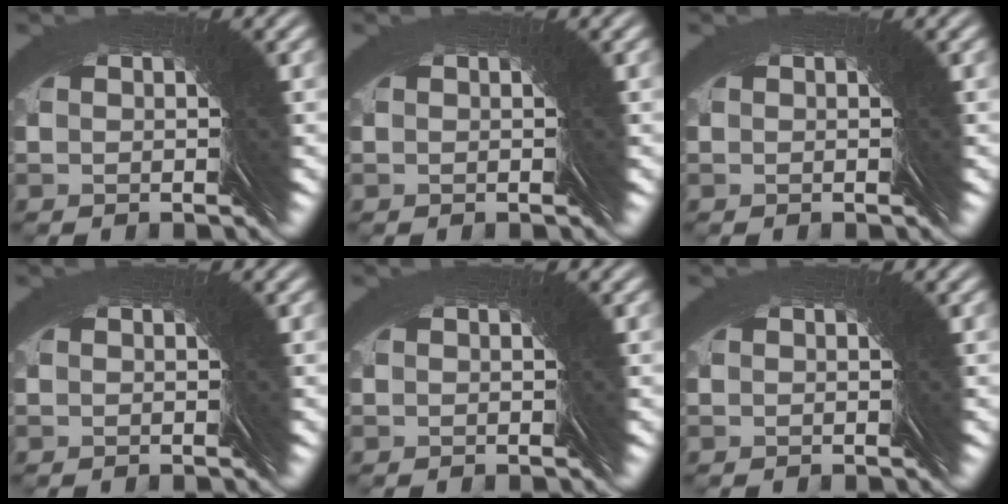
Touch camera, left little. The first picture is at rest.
{"total": 0.0}
{"total": 0.0}
{"total": 0.0}
{"total": 0.0}
{"total": 0.0}